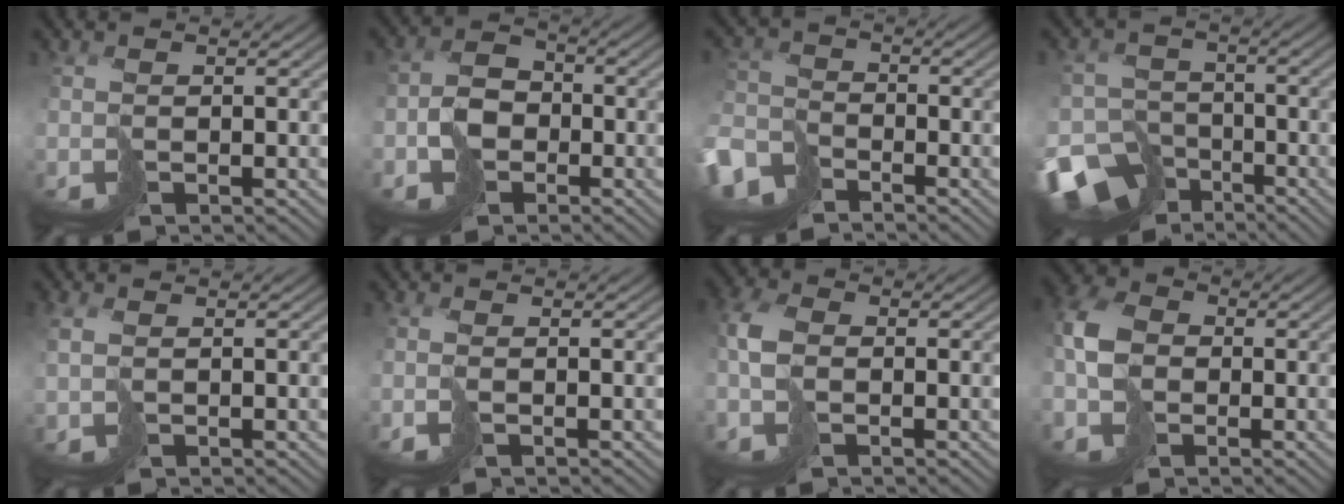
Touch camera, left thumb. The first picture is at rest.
{"total": 5.2, "force": [-2.3, 4.1, 2.3], "torque": [-0.045, -0.006, -0.046]}
{"total": 7.0, "force": [-5.0, 4.1, 2.7], "torque": [-0.072, -0.017, -0.109]}
{"total": 10.6, "force": [-7.4, 6.7, 3.4], "torque": [-0.081, -0.038, -0.120]}
{"total": 0.9, "force": [0.5, 0.5, 0.5], "torque": [-0.021, -0.003, 0.014]}
{"total": 1.3, "force": [-0.7, 0.3, 1.1], "torque": [-0.025, 0.000, -0.017]}
{"total": 4.2, "force": [-0.6, 2.8, 3.1], "torque": [-0.084, 0.005, -0.016]}
{"total": 6.4, "force": [-1.0, 4.9, 3.9], "torque": [-0.111, -0.003, -0.027]}